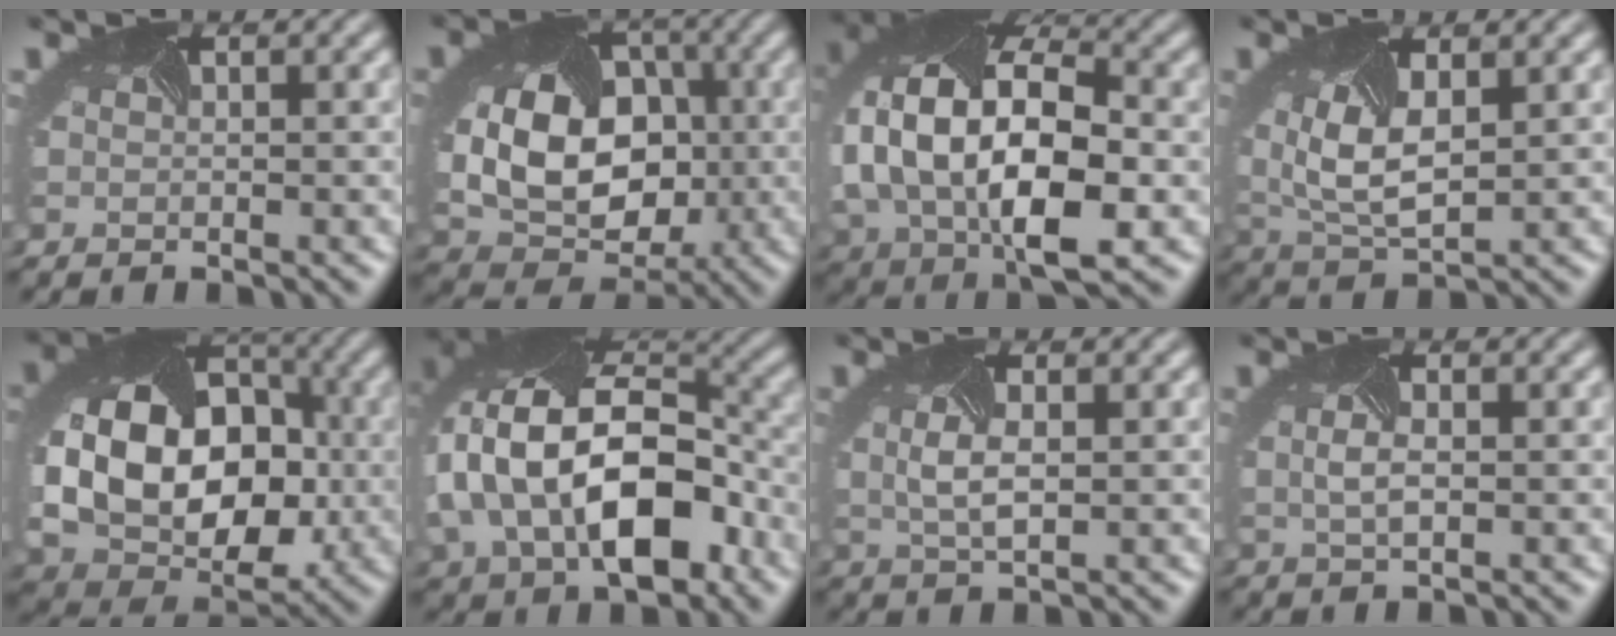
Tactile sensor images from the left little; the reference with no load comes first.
{"total": 11.5, "force": [-0.7, 8.7, 7.5], "torque": [-0.135, -0.028, -0.001]}
{"total": 15.0, "force": [-1.0, 9.0, 12.0], "torque": [-0.239, -0.015, -0.016]}
{"total": 6.3, "force": [0.9, 3.2, 5.3], "torque": [-0.120, -0.002, 0.015]}
{"total": 14.1, "force": [-0.7, 10.3, 9.6], "torque": [-0.183, -0.021, -0.001]}
{"total": 15.2, "force": [-1.1, 10.1, 11.3], "torque": [-0.231, -0.018, -0.007]}
{"total": 2.8, "force": [0.3, 1.1, 2.5], "torque": [-0.063, -0.004, 0.006]}
{"total": 1.8, "force": [0.2, 0.8, 1.7], "torque": [-0.035, -0.002, 0.007]}